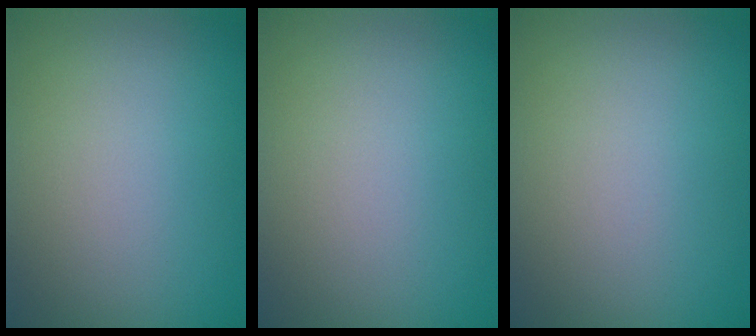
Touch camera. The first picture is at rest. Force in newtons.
{"total": 0.0}
{"total": 0.0}